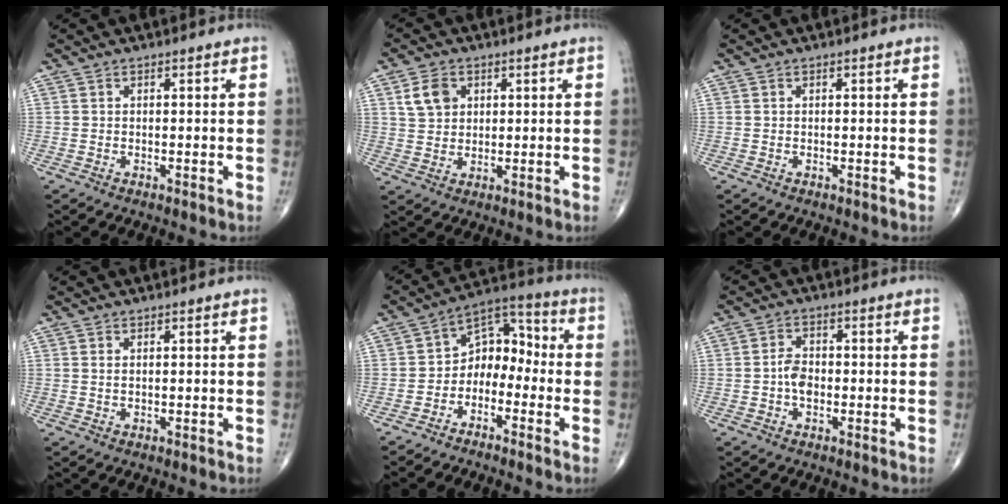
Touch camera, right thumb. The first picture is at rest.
{"total": 5.5, "force": [2.2, 4.1, 2.9], "torque": [-0.037, -0.006, 0.042]}
{"total": 0.0}
{"total": 0.6, "force": [0.3, 0.3, 0.5], "torque": [-0.011, 0.001, 0.006]}
{"total": 8.8, "force": [-2.8, 6.3, 5.4], "torque": [-0.055, 0.060, -0.065]}
{"total": 3.7, "force": [-0.7, 2.5, 2.7], "torque": [-0.043, 0.010, -0.019]}